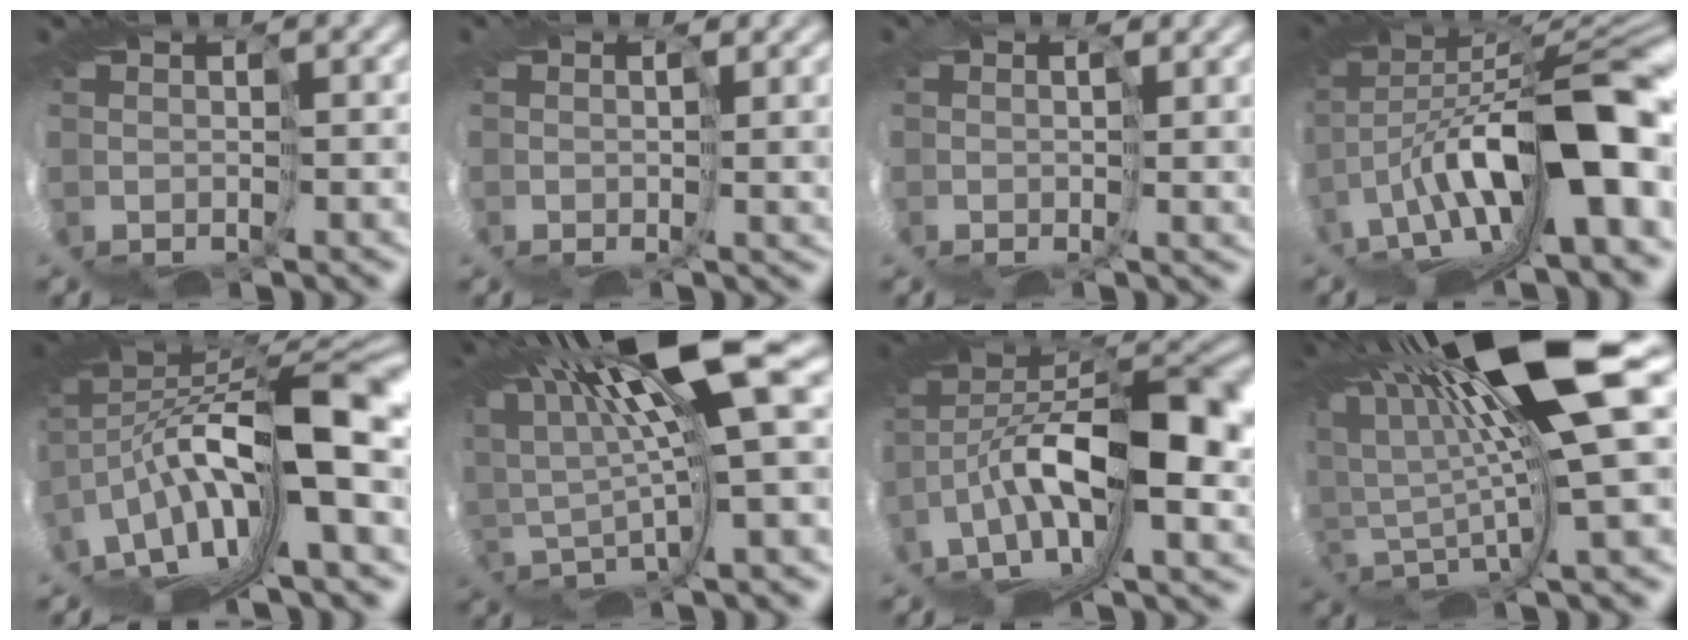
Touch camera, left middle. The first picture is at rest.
{"total": 3.5, "force": [0.8, 1.5, 3.1], "torque": [-0.066, 0.000, 0.020]}
{"total": 3.0, "force": [1.0, 1.2, 2.5], "torque": [-0.063, -0.001, 0.020]}
{"total": 11.1, "force": [-0.7, 3.9, 10.4], "torque": [-0.179, 0.018, -0.006]}
{"total": 12.6, "force": [0.5, 3.9, 11.9], "torque": [-0.214, -0.013, 0.022]}
{"total": 9.0, "force": [5.2, -0.8, 7.3], "torque": [-0.139, 0.011, 0.086]}
{"total": 11.4, "force": [0.7, 4.8, 10.4], "torque": [-0.209, 0.017, 0.014]}
{"total": 11.5, "force": [6.4, 0.3, 9.5], "torque": [-0.192, 0.001, 0.112]}